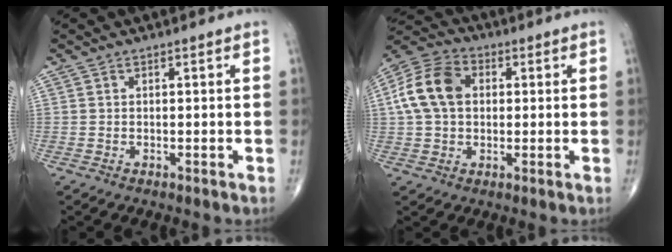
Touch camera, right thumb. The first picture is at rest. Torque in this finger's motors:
{"motor_torque": [0.64, 1.10, 0.44, -0.25, 0.35]}